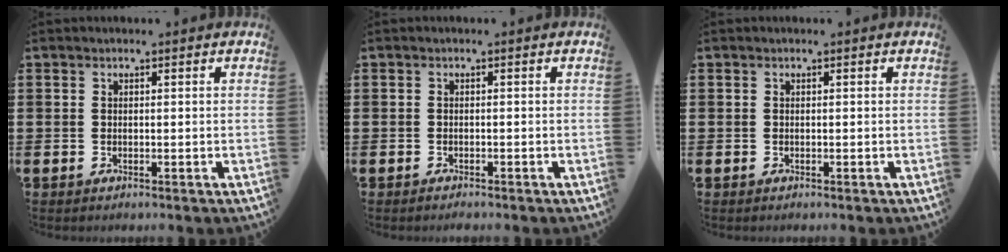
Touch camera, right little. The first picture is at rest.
{"total": 0.5, "force": [-0.5, 0.1, 0.2], "torque": [-0.005, -0.003, -0.010]}
{"total": 0.0}